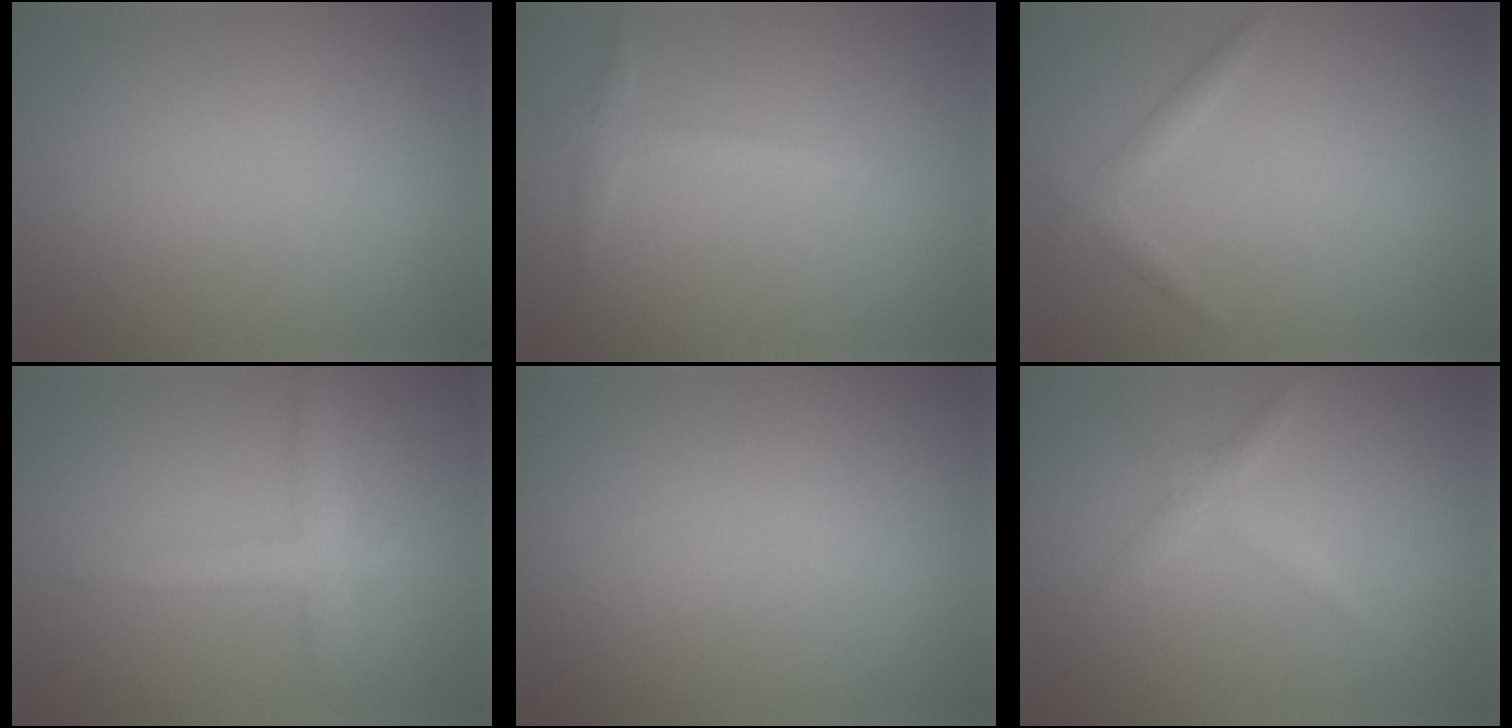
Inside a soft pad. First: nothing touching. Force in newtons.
{"total": 1.5, "press": 1.5, "slide": 0.1}
{"total": 1.3, "press": 1.3, "slide": 0.1}
{"total": 2.7, "press": 2.7, "slide": 0.2}
{"total": 0.0}
{"total": 1.7, "press": 1.7, "slide": 0.1}